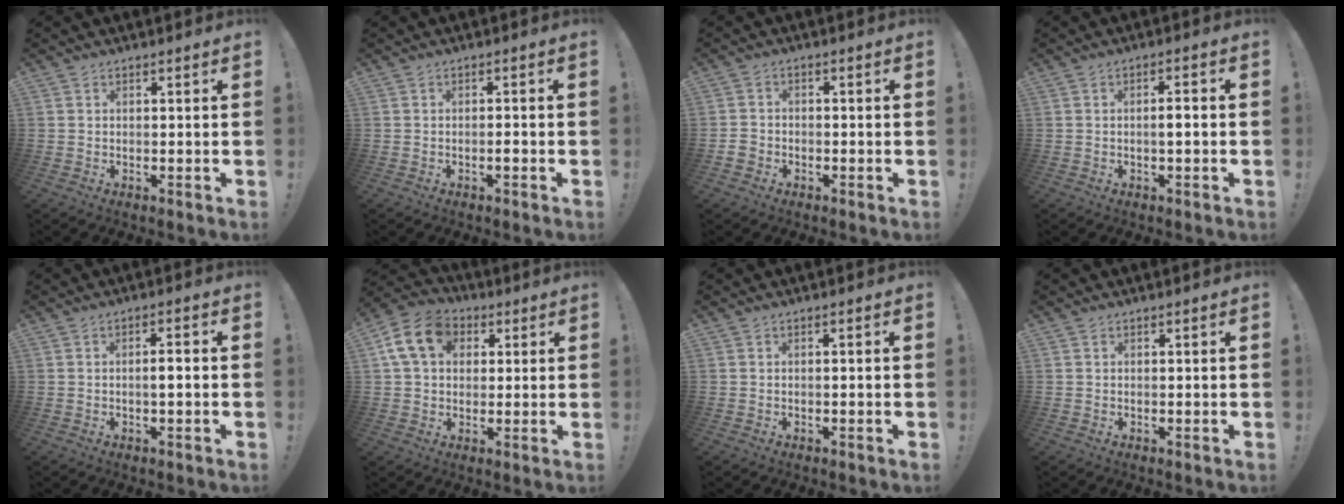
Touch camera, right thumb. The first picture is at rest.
{"total": 1.3, "force": [-0.6, 0.3, 1.1], "torque": [-0.017, 0.002, -0.010]}
{"total": 2.8, "force": [-1.6, 2.1, 0.8], "torque": [-0.016, 0.007, -0.031]}
{"total": 3.2, "force": [-1.0, 0.3, 3.0], "torque": [-0.054, 0.005, -0.021]}
{"total": 3.1, "force": [-1.0, 0.3, 3.0], "torque": [-0.053, 0.005, -0.021]}
{"total": 14.1, "force": [4.3, 10.8, 8.1], "torque": [-0.136, 0.004, 0.086]}
{"total": 0.8, "force": [-0.7, -0.3, 0.4], "torque": [-0.015, 0.003, -0.011]}
{"total": 0.0}